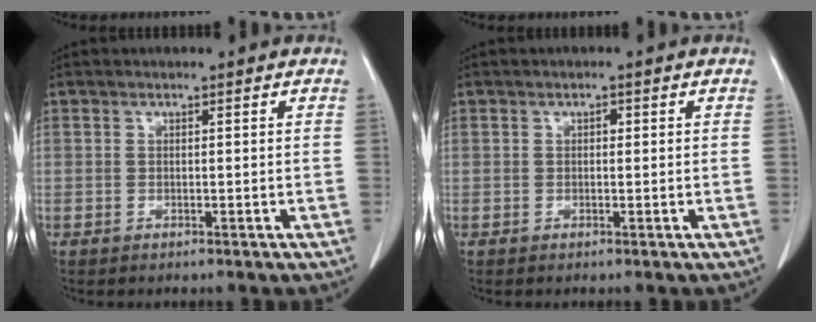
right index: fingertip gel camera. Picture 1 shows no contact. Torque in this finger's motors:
{"motor_torque": [0.10, -0.09, 0.00, 0.01]}